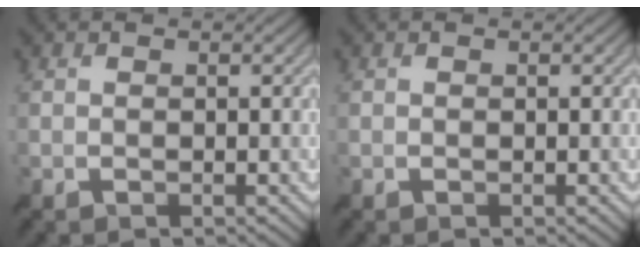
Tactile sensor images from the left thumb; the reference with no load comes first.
{"total": 0.0}